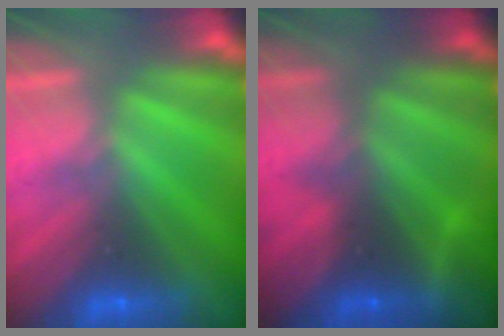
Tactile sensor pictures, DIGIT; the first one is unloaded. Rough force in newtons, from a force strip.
{"total": 7.6}